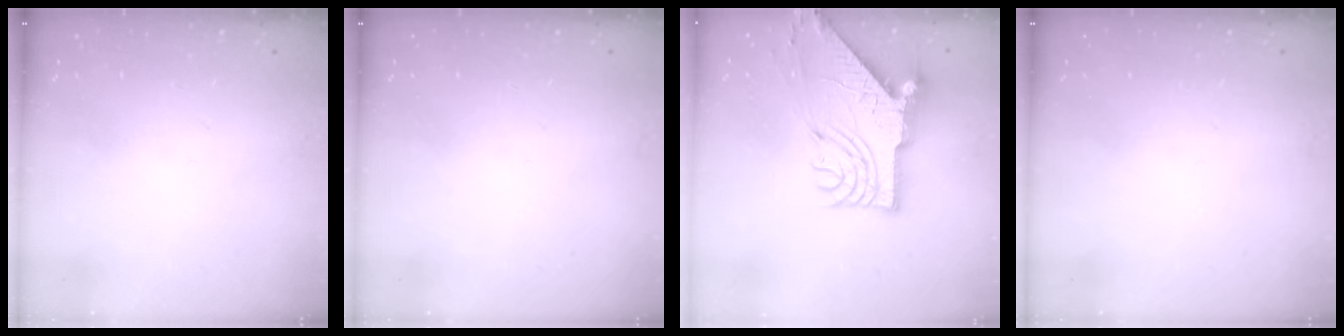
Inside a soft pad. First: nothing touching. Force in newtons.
{"total": 0.0}
{"total": 12.0, "press": 11.9, "slide": 1.4}
{"total": 0.0}